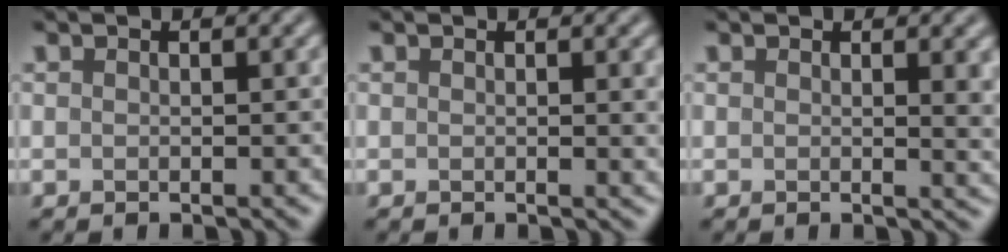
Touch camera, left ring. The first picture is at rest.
{"total": 1.4, "force": [0.3, 0.4, 1.4], "torque": [-0.010, -0.001, 0.001]}
{"total": 2.7, "force": [0.8, 1.0, 2.4], "torque": [-0.019, -0.002, 0.010]}